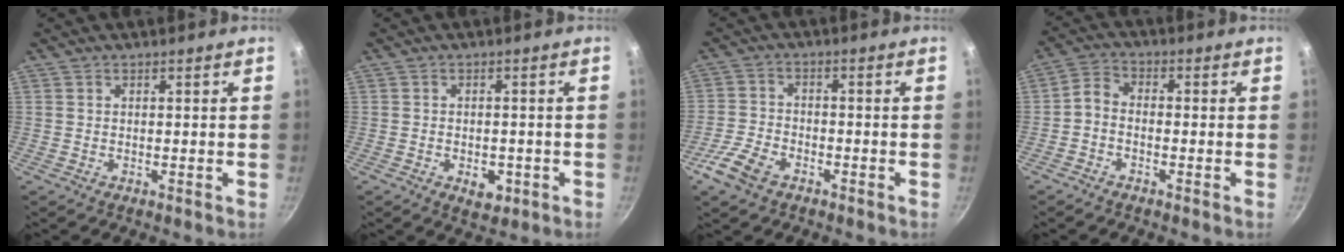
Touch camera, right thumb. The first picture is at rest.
{"total": 4.4, "force": [-1.6, 2.8, 3.0], "torque": [-0.028, 0.007, -0.015]}
{"total": 7.0, "force": [-4.1, 4.0, 4.1], "torque": [-0.085, 0.025, -0.086]}
{"total": 3.6, "force": [-1.6, 2.4, 2.2], "torque": [-0.049, 0.029, -0.043]}